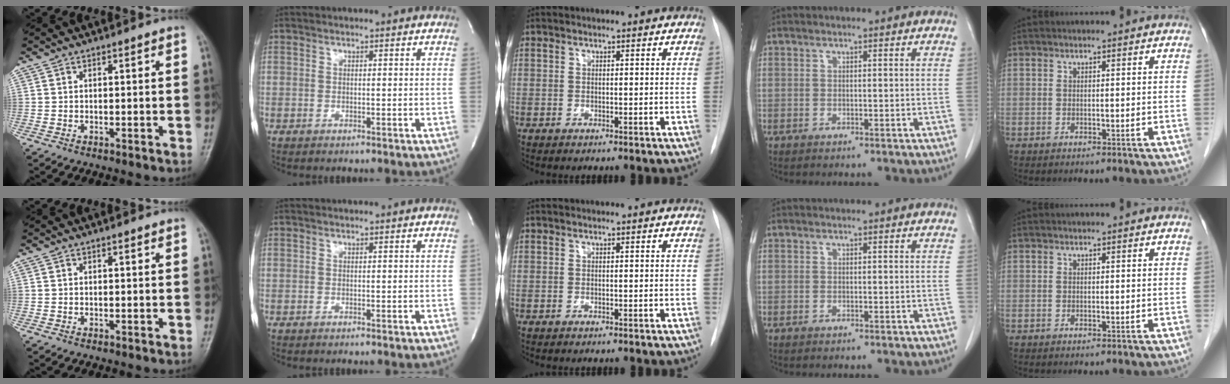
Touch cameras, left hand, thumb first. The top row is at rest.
{}